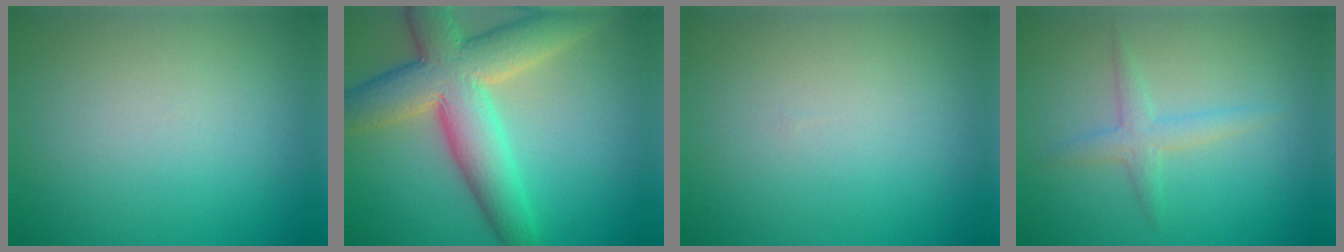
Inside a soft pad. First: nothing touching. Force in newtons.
{"total": 9.7, "press": 9.7, "slide": 0.7}
{"total": 0.0}
{"total": 2.0, "press": 2.0, "slide": 0.1}